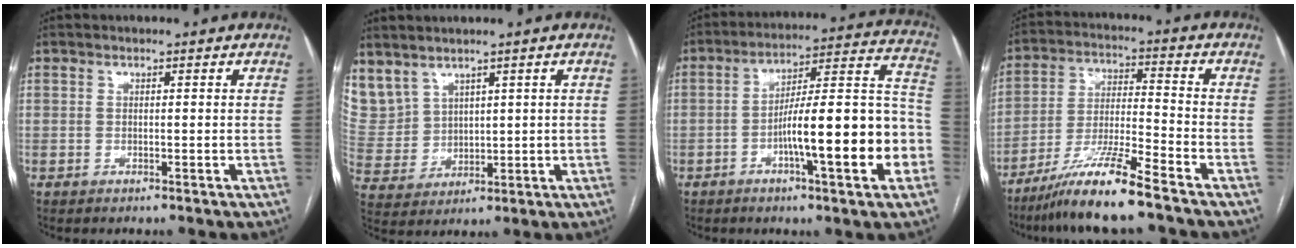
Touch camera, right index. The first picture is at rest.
{"total": 10.2, "force": [6.7, 7.1, 3.0], "torque": [-0.096, 0.025, 0.166]}
{"total": 18.9, "force": [-5.2, 2.5, 17.9], "torque": [-0.230, 0.027, -0.073]}
{"total": 11.1, "force": [-8.4, -0.5, 7.2], "torque": [-0.140, -0.024, -0.158]}